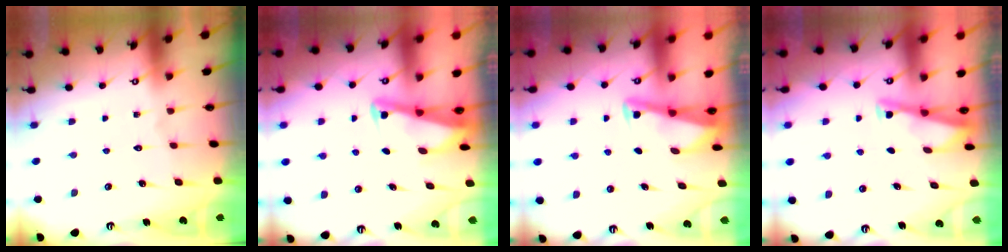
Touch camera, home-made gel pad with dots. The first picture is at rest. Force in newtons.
{"total": 2.9, "press": 2.8, "slide": 0.3}
{"total": 2.9, "press": 2.9, "slide": 0.4}
{"total": 3.2, "press": 3.2, "slide": 0.3}